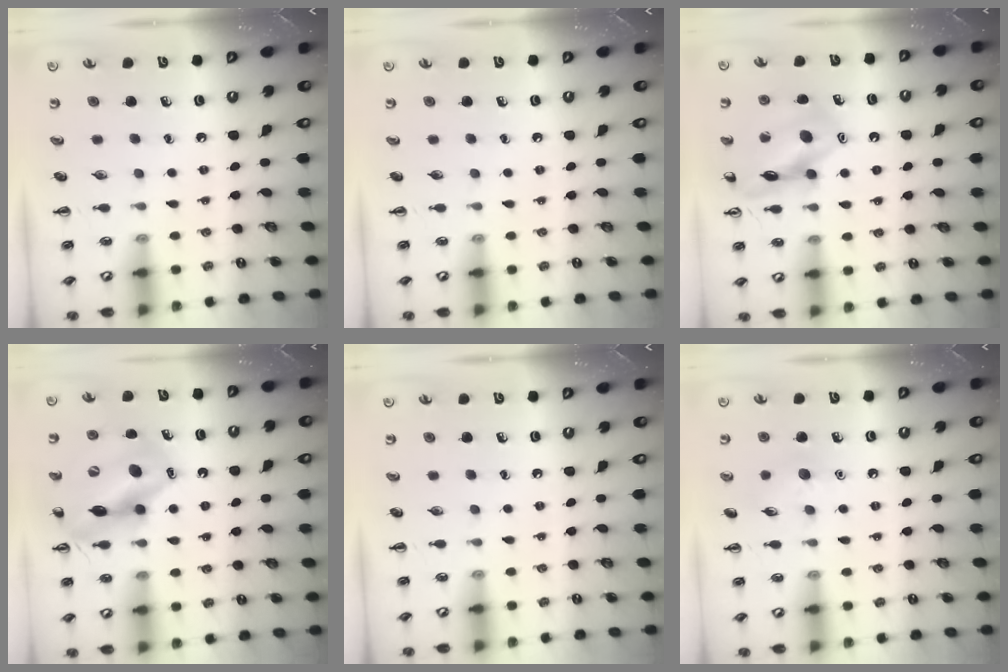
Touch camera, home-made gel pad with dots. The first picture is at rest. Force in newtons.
{"total": 0.0}
{"total": 13.8, "press": 13.7, "slide": 1.3}
{"total": 15.2, "press": 14.8, "slide": 3.3}
{"total": 0.0}
{"total": 5.9, "press": 5.8, "slide": 1.4}